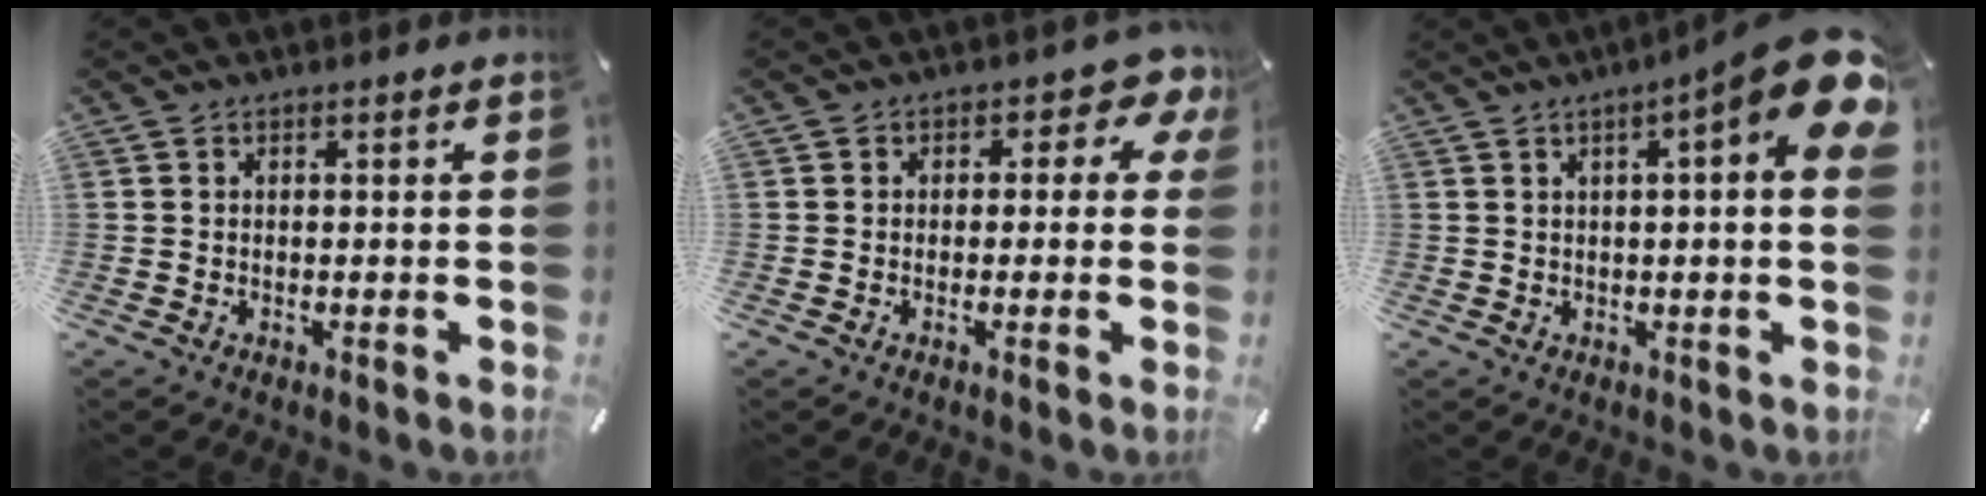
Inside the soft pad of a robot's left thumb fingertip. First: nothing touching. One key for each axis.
{"total": 5.6, "fx": 0.5, "fy": 3.9, "fz": 4.0, "tx": -0.045, "ty": -0.002, "tz": 0.002}
{"total": 11.4, "fx": 4.8, "fy": 1.4, "fz": 10.2, "tx": -0.143, "ty": -0.036, "tz": 0.076}